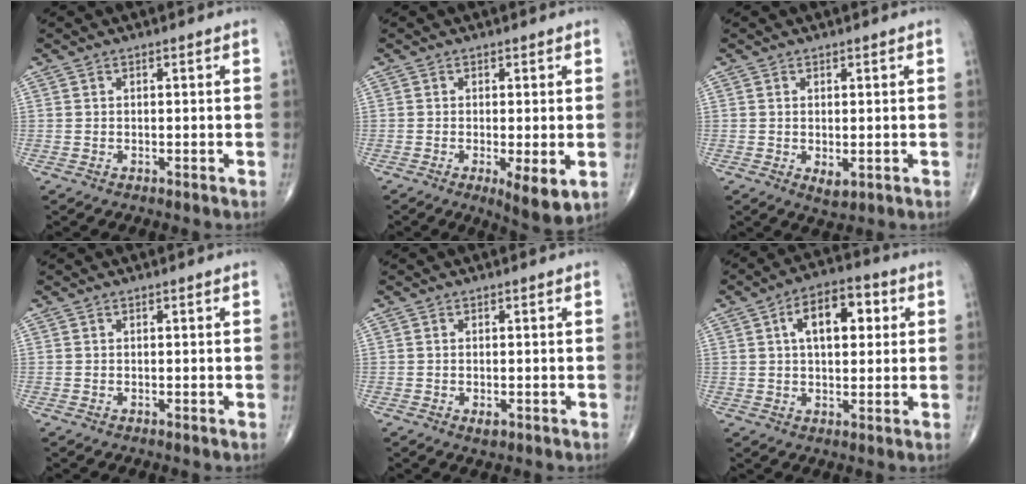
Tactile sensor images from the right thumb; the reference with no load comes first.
{"total": 6.0, "force": [-1.5, 1.6, 5.6], "torque": [-0.090, -0.019, -0.023]}
{"total": 2.4, "force": [-0.4, 1.2, 2.0], "torque": [-0.028, -0.006, 0.001]}
{"total": 0.0}
{"total": 1.4, "force": [-0.5, 0.7, 1.1], "torque": [-0.015, -0.002, -0.004]}
{"total": 10.8, "force": [2.9, 5.8, 8.6], "torque": [-0.111, 0.014, 0.039]}